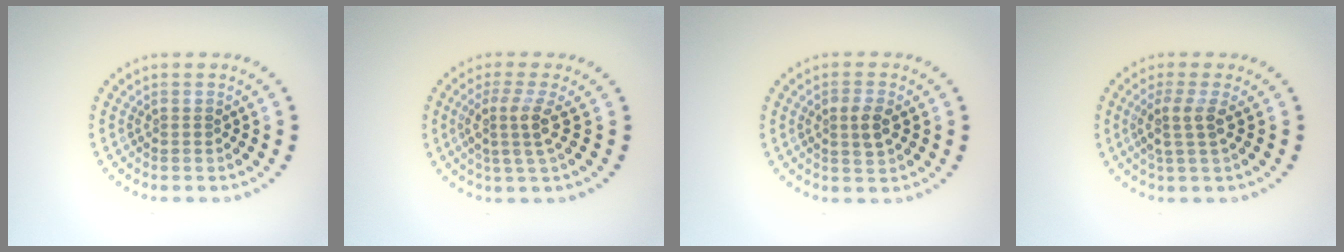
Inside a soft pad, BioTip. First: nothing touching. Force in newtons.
{"total": 2.8, "press": 2.1, "slide": 1.9}
{"total": 2.2, "press": 2.1, "slide": 0.3}
{"total": 2.6, "press": 2.0, "slide": 1.6}